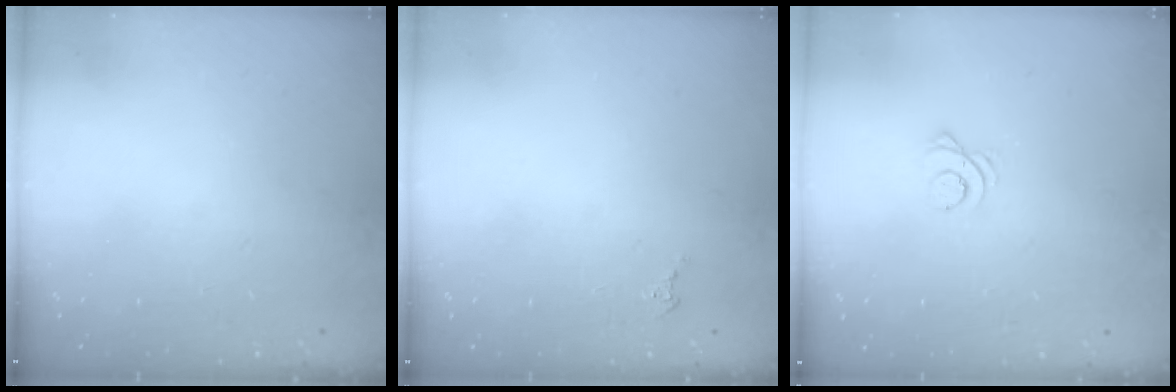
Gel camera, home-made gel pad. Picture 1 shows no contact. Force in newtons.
{"total": 1.7, "press": 1.7, "slide": 0.1}
{"total": 2.5, "press": 2.5, "slide": 0.3}